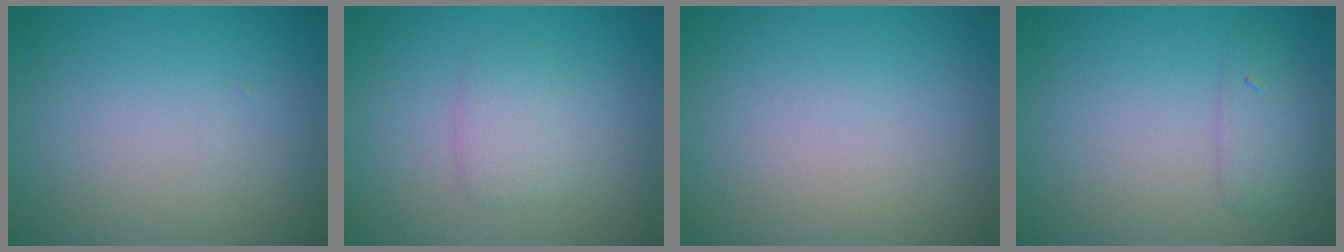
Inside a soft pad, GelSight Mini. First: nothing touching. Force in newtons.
{"total": 2.0, "press": 2.0, "slide": 0.1}
{"total": 0.0}
{"total": 1.8, "press": 1.8, "slide": 0.1}